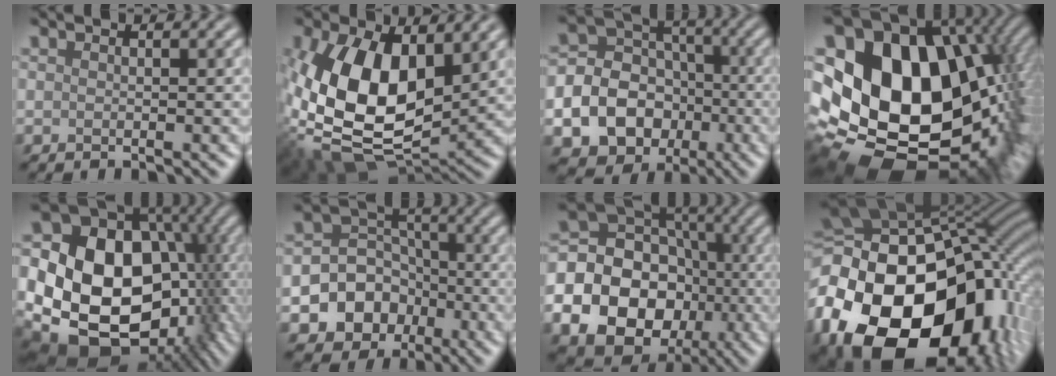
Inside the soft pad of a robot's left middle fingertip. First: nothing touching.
{"total": 14.6, "force": [1.6, 8.9, 11.5], "torque": [-0.239, -0.038, 0.033]}
{"total": 15.4, "force": [-5.4, 13.4, 5.4], "torque": [-0.133, -0.045, -0.094]}
{"total": 19.6, "force": [1.1, 14.0, 13.7], "torque": [-0.241, -0.020, 0.053]}
{"total": 19.8, "force": [-1.2, 15.2, 12.6], "torque": [-0.206, -0.019, 0.011]}
{"total": 9.9, "force": [-4.5, 8.3, 2.8], "torque": [-0.034, -0.015, -0.095]}
{"total": 20.4, "force": [-5.6, 18.1, 7.6], "torque": [-0.186, -0.021, -0.111]}
{"total": 22.6, "force": [-5.8, 15.7, 15.2], "torque": [-0.342, -0.033, -0.091]}